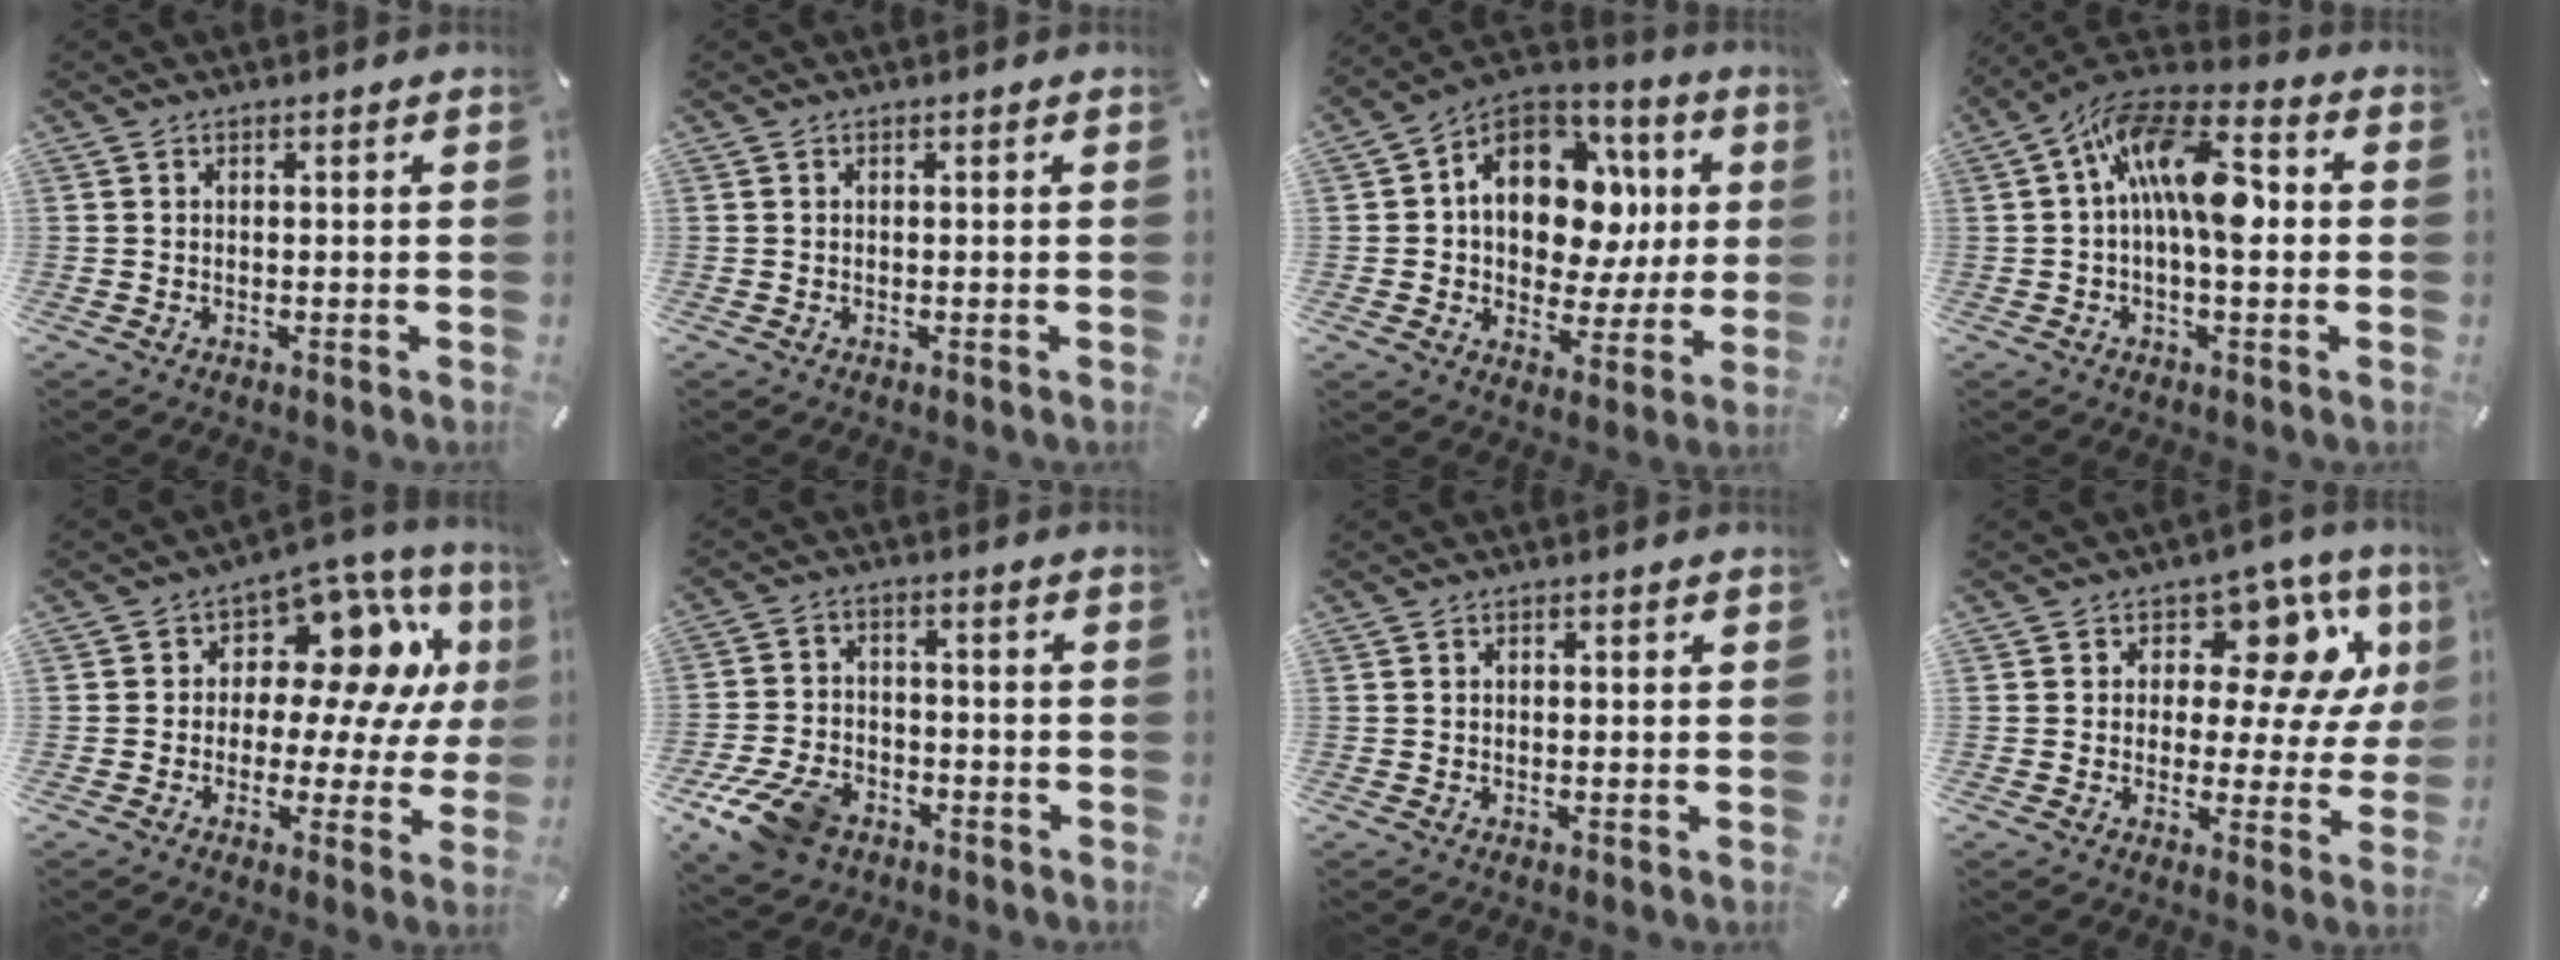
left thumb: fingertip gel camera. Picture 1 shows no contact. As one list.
[{"total": 0.0}, {"total": 16.4, "force": [3.7, 12.1, 10.5], "torque": [-0.168, -0.019, 0.071]}, {"total": 16.2, "force": [1.1, 7.8, 14.2], "torque": [-0.249, 0.003, 0.019]}, {"total": 13.6, "force": [4.7, 8.7, 9.3], "torque": [-0.142, -0.036, 0.084]}, {"total": 10.9, "force": [-6.6, 6.8, 5.5], "torque": [-0.113, 0.035, -0.119]}, {"total": 0.0}, {"total": 14.4, "force": [6.0, 8.5, 10.0], "torque": [-0.129, -0.033, 0.104]}]